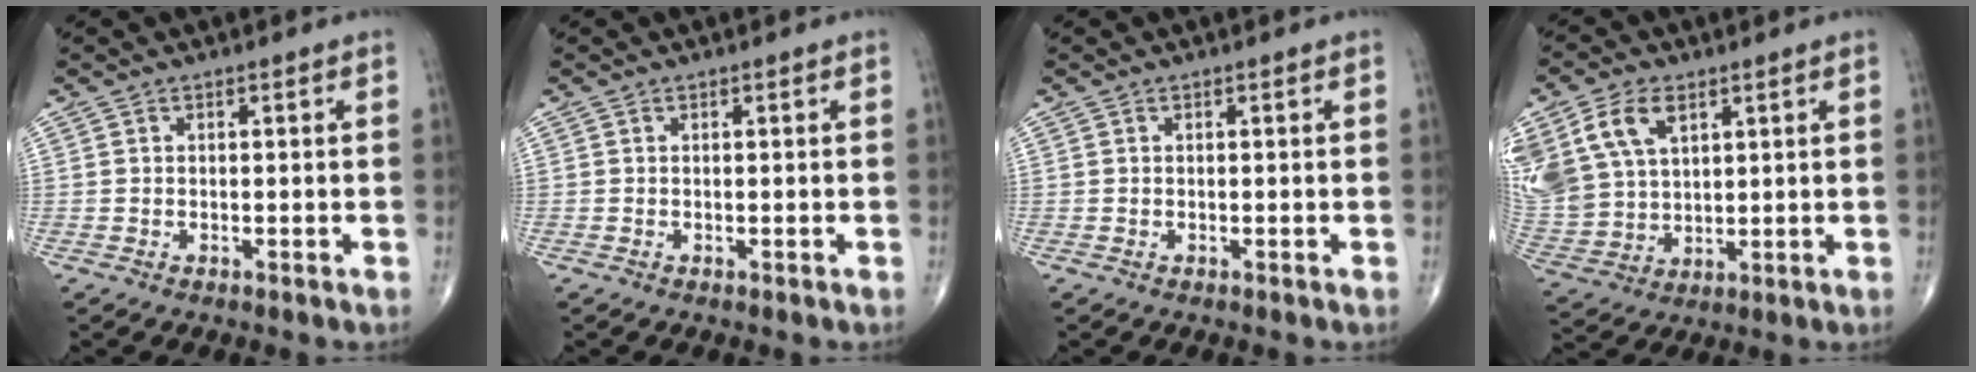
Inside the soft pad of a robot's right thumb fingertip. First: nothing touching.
{"total": 0.0}
{"total": 0.0}
{"total": 18.5, "force": [8.0, 12.4, 11.1], "torque": [-0.259, 0.006, 0.166]}